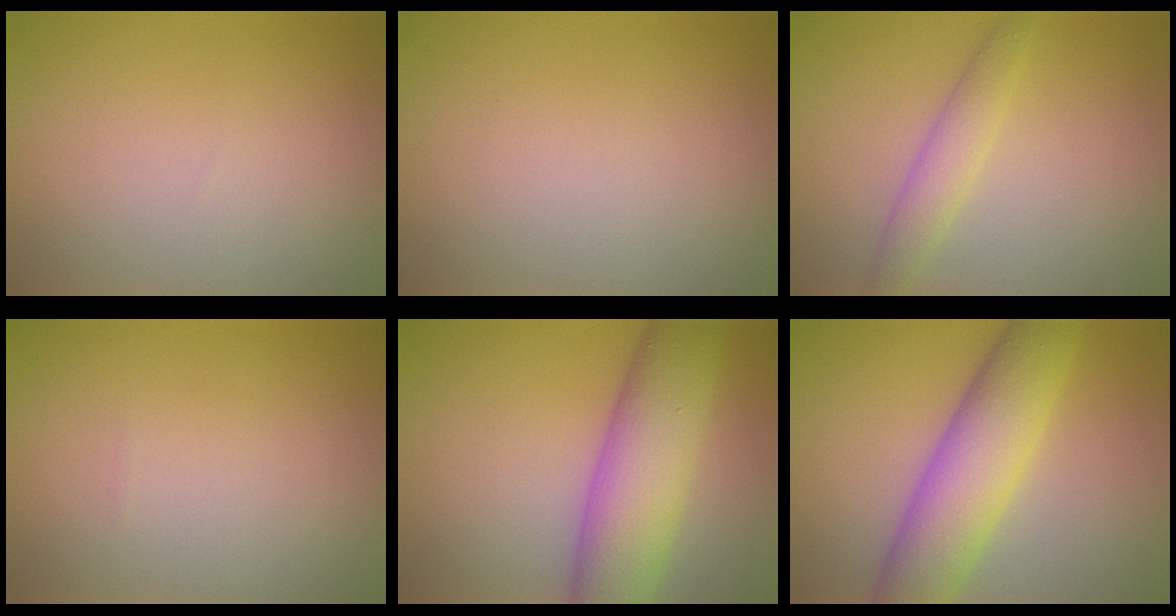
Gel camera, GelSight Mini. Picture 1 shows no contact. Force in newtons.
{"total": 0.0}
{"total": 2.5, "press": 2.5, "slide": 0.0}
{"total": 0.0}
{"total": 8.6, "press": 8.6, "slide": 0.4}
{"total": 8.1, "press": 8.1, "slide": 0.1}